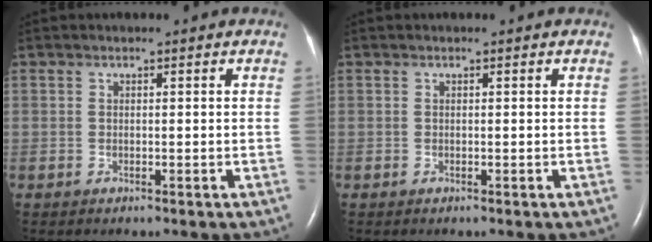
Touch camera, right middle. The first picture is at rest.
{"total": 0.0}